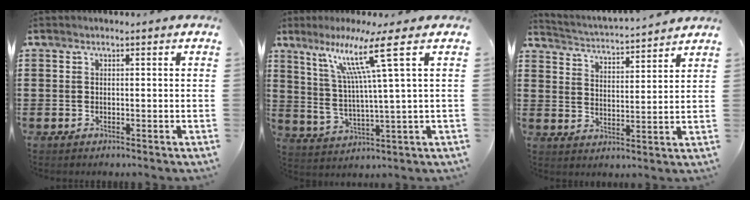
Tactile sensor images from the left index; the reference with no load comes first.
{"total": 11.1, "force": [5.7, -0.8, 9.5], "torque": [-0.198, -0.008, 0.088]}
{"total": 2.9, "force": [2.8, -0.5, 0.1], "torque": [-0.021, -0.029, 0.041]}